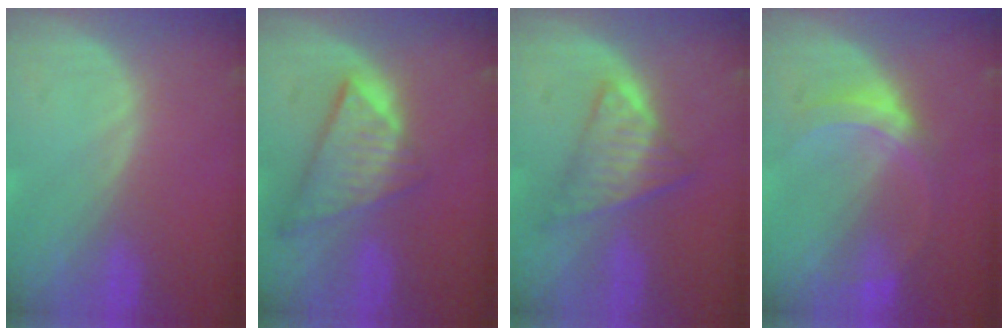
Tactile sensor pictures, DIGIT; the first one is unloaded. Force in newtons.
{"total": 8.6, "press": 7.4, "slide": 4.4}
{"total": 6.9, "press": 6.1, "slide": 3.2}
{"total": 5.2, "press": 4.8, "slide": 1.9}